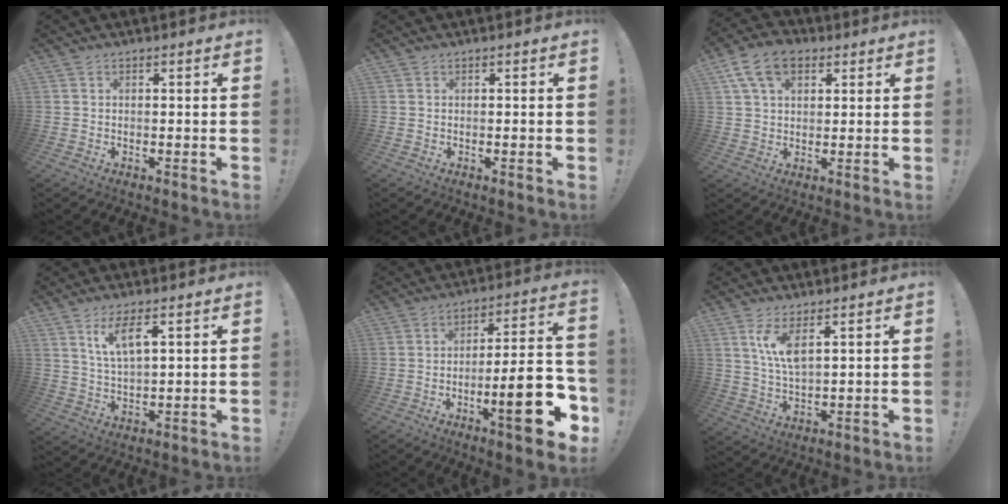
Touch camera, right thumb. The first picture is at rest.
{"total": 0.0}
{"total": 11.5, "force": [5.1, 7.1, 7.5], "torque": [-0.130, -0.001, 0.100]}
{"total": 7.8, "force": [4.2, 2.2, 6.2], "torque": [-0.114, -0.012, 0.070]}
{"total": 18.6, "force": [-6.8, 4.5, 16.7], "torque": [-0.228, 0.029, -0.098]}
{"total": 7.5, "force": [3.3, 2.5, 6.3], "torque": [-0.117, -0.016, 0.054]}